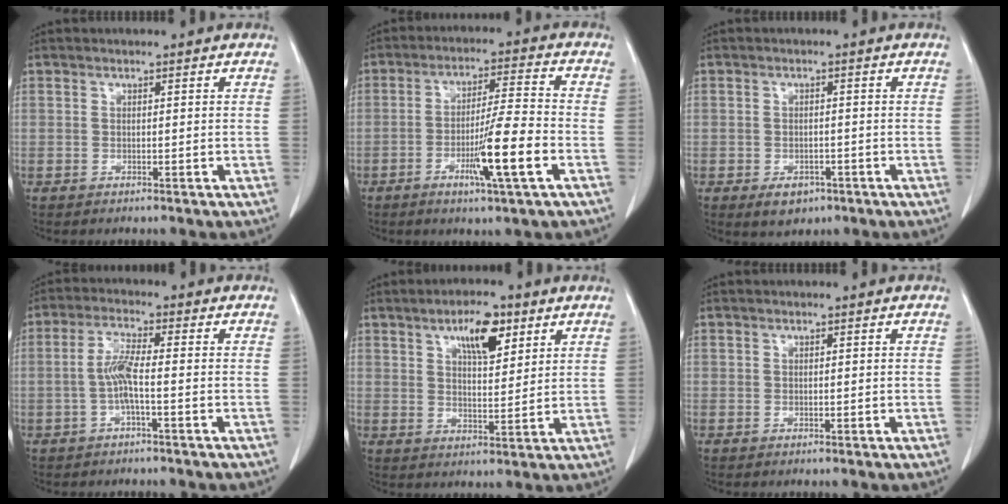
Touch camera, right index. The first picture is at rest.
{"total": 10.0, "force": [-3.7, -0.2, 9.3], "torque": [-0.162, -0.010, -0.065]}
{"total": 3.4, "force": [-1.7, 2.5, 1.6], "torque": [-0.017, 0.001, -0.014]}
{"total": 4.4, "force": [-0.9, 0.3, 4.3], "torque": [-0.092, 0.006, -0.019]}
{"total": 7.7, "force": [4.2, 2.7, 5.8], "torque": [-0.097, 0.003, 0.070]}
{"total": 0.0}